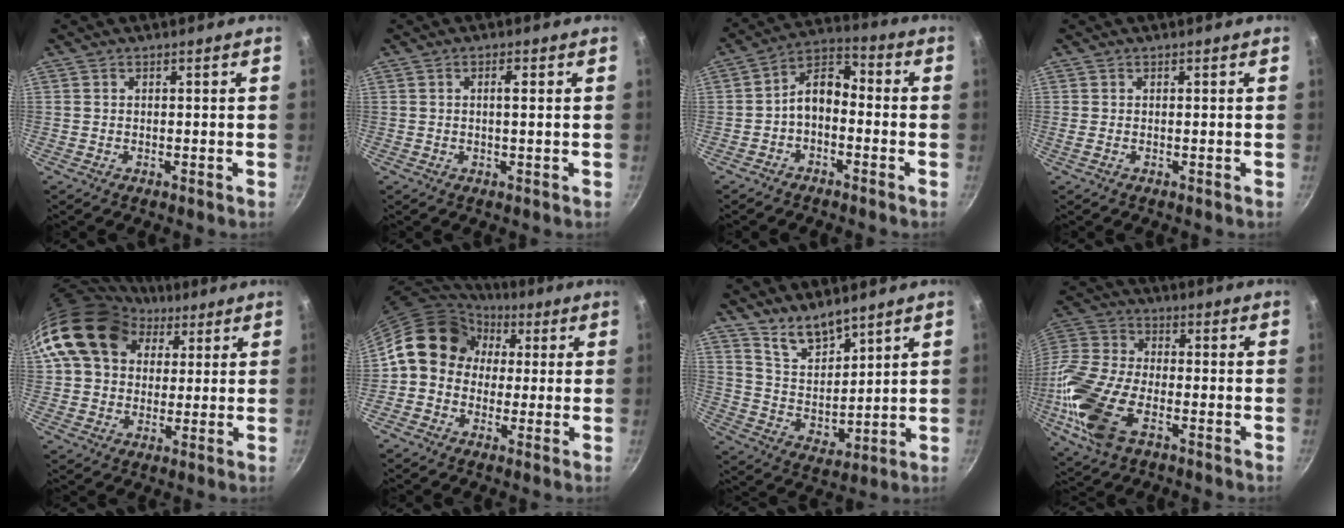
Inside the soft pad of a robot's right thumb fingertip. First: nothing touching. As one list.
[{"total": 2.1, "force": [0.4, 0.4, 2.0], "torque": [-0.042, 0.003, 0.007]}, {"total": 7.5, "force": [-2.1, 4.8, 5.4], "torque": [-0.077, 0.052, -0.049]}, {"total": 0.7, "force": [0.1, 0.1, 0.7], "torque": [-0.015, -0.001, -0.001]}, {"total": 16.9, "force": [6.9, 12.8, 8.7], "torque": [-0.132, 0.006, 0.113]}, {"total": 13.5, "force": [1.6, 11.7, 6.6], "torque": [-0.080, 0.033, 0.003]}, {"total": 9.6, "force": [7.4, 4.2, 4.4], "torque": [-0.052, -0.063, 0.148]}, {"total": 18.1, "force": [-6.0, 9.6, 14.1], "torque": [-0.305, 0.014, -0.132]}]